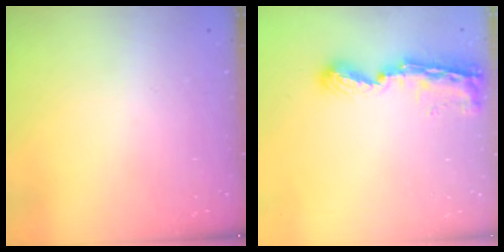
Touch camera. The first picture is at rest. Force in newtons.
{"total": 8.4, "press": 8.4, "slide": 1.1}